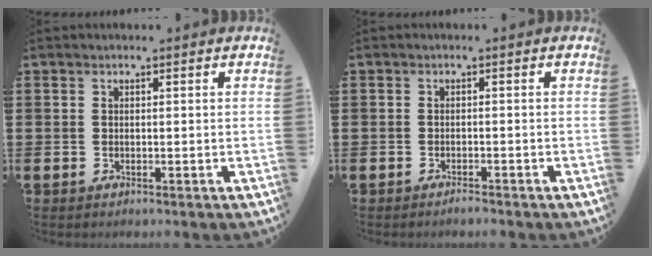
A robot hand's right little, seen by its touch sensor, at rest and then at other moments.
{"total": 0.9, "force": [-0.8, 0.1, 0.3], "torque": [-0.007, -0.004, -0.016]}